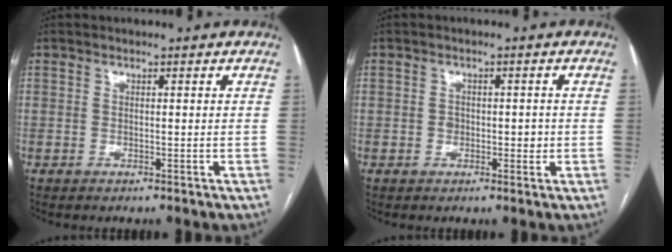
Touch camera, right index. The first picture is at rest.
{"total": 2.4, "force": [-0.3, 1.8, 1.6], "torque": [-0.019, 0.005, -0.003]}